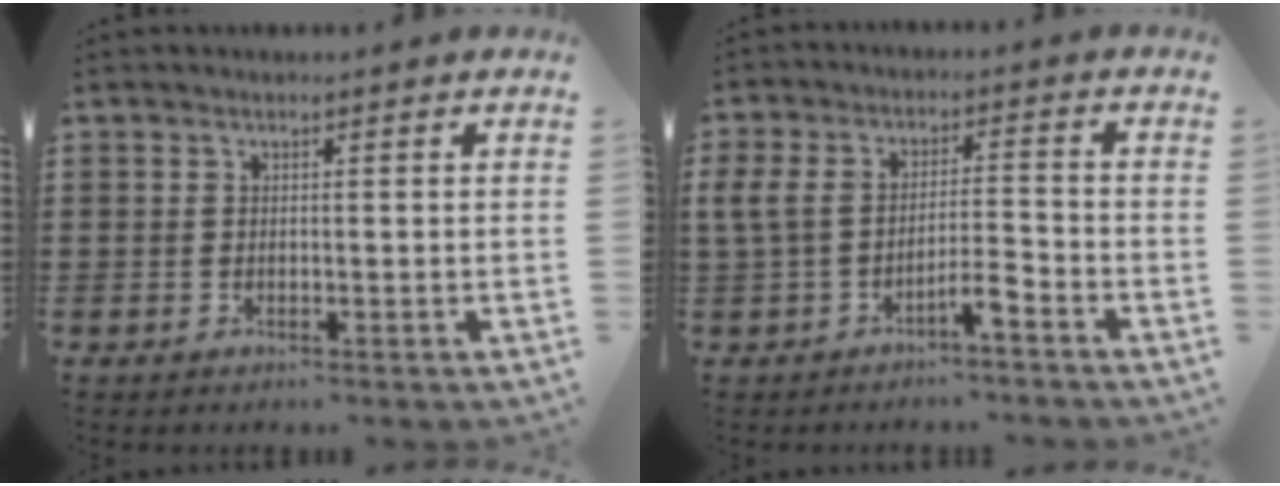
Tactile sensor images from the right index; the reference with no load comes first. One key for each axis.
{"total": 5.1, "fx": -3.1, "fy": 1.5, "fz": 3.8, "tx": -0.082, "ty": 0.005, "tz": -0.063}